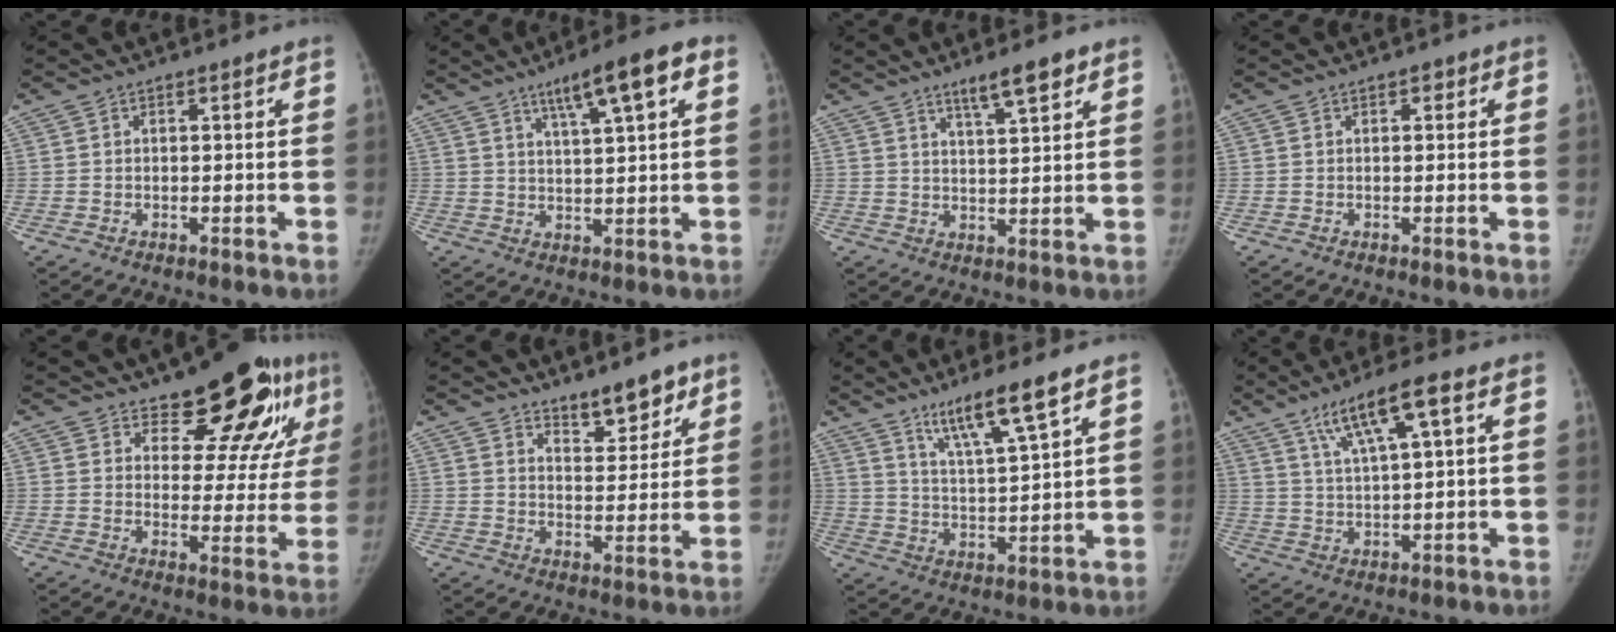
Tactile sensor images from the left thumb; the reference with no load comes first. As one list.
[{"total": 10.1, "force": [5.0, 1.6, 8.7], "torque": [-0.132, -0.004, 0.076]}, {"total": 6.6, "force": [4.5, 1.0, 4.7], "torque": [-0.070, -0.025, 0.075]}, {"total": 1.1, "force": [0.5, 0.8, 0.6], "torque": [0.003, 0.001, 0.002]}, {"total": 17.8, "force": [10.8, 7.8, 11.8], "torque": [-0.107, -0.062, 0.144]}, {"total": 8.0, "force": [6.1, 3.2, 4.0], "torque": [-0.024, -0.045, 0.095]}, {"total": 11.0, "force": [7.3, 0.9, 8.2], "torque": [-0.145, -0.043, 0.137]}, {"total": 10.1, "force": [4.9, 1.7, 8.6], "torque": [-0.160, -0.006, 0.090]}]